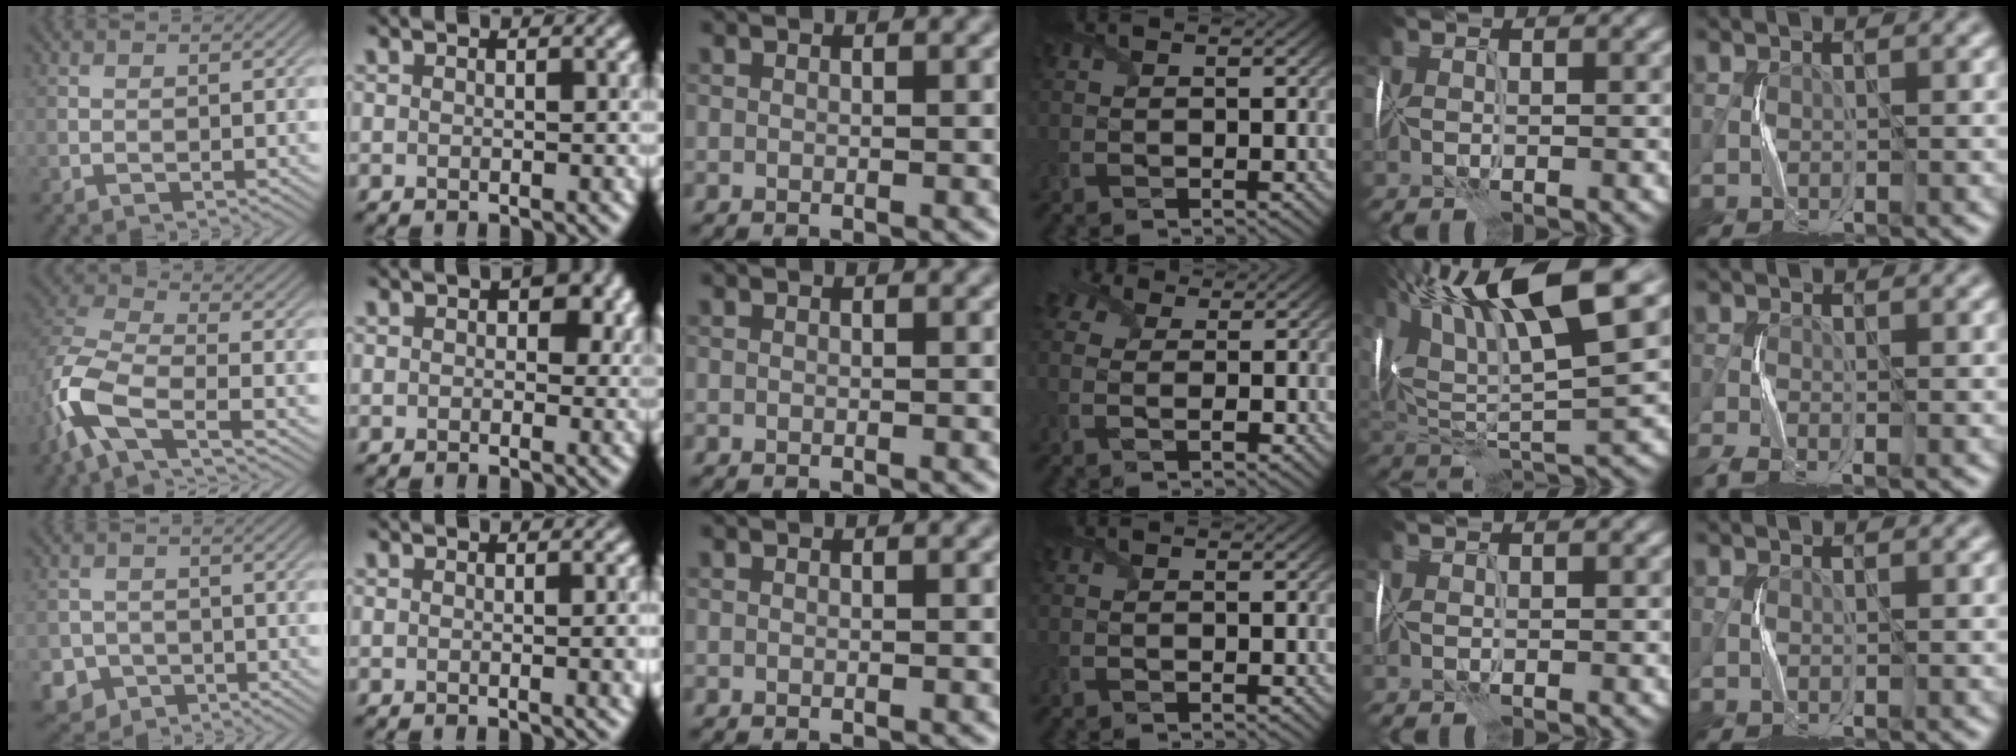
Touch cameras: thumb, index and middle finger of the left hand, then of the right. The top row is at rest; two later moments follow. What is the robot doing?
{"motion": "fold", "object": "tissue"}